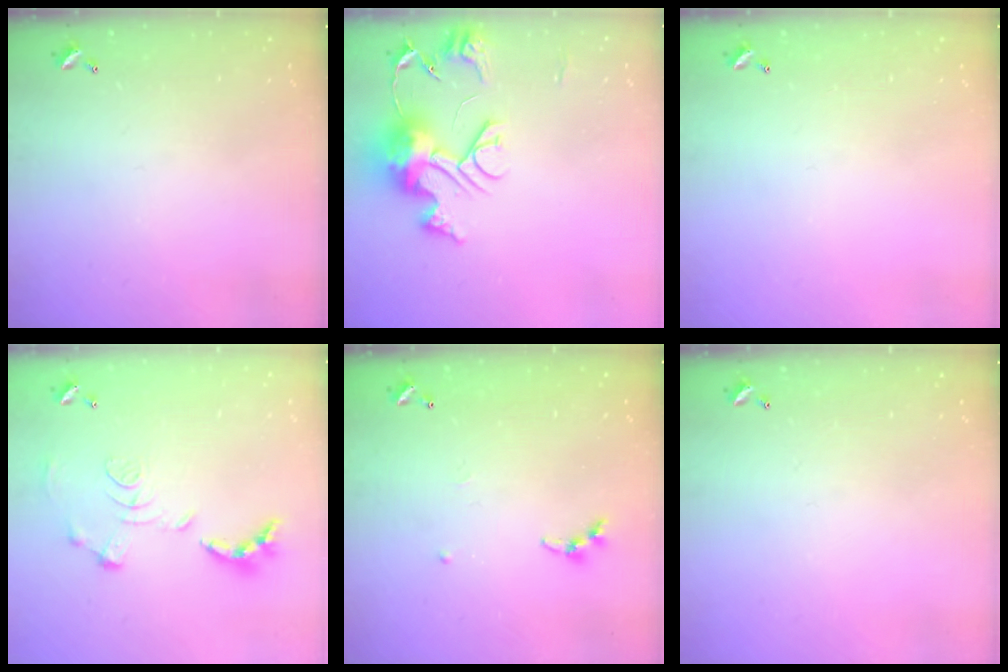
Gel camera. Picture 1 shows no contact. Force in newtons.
{"total": 13.9, "press": 13.8, "slide": 1.5}
{"total": 0.0}
{"total": 1.2, "press": 0.4, "slide": 1.1}
{"total": 6.2, "press": 6.1, "slide": 0.7}
{"total": 0.0}